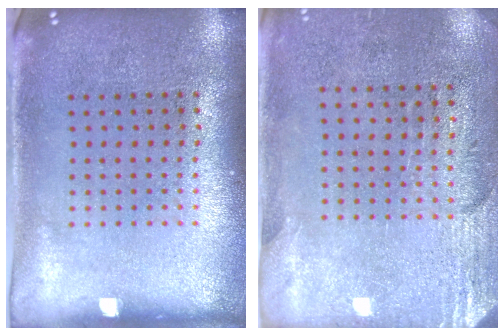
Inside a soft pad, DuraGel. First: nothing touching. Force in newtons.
{"total": 2.8, "press": 2.4, "slide": 1.3}